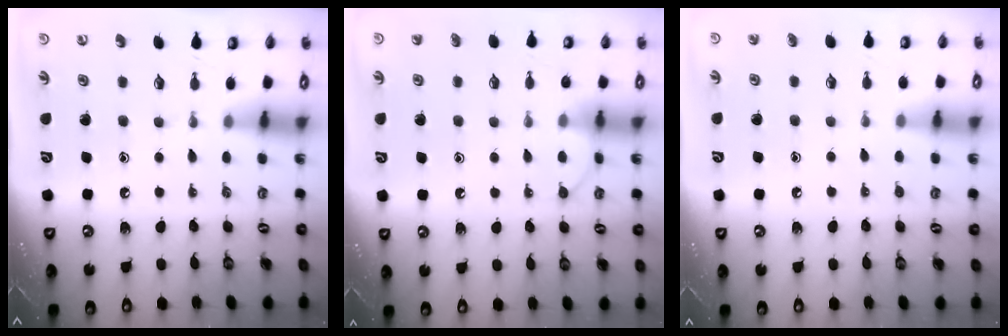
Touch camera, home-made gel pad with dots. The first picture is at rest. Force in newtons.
{"total": 7.6, "press": 7.5, "slide": 0.6}
{"total": 4.5, "press": 4.5, "slide": 0.5}